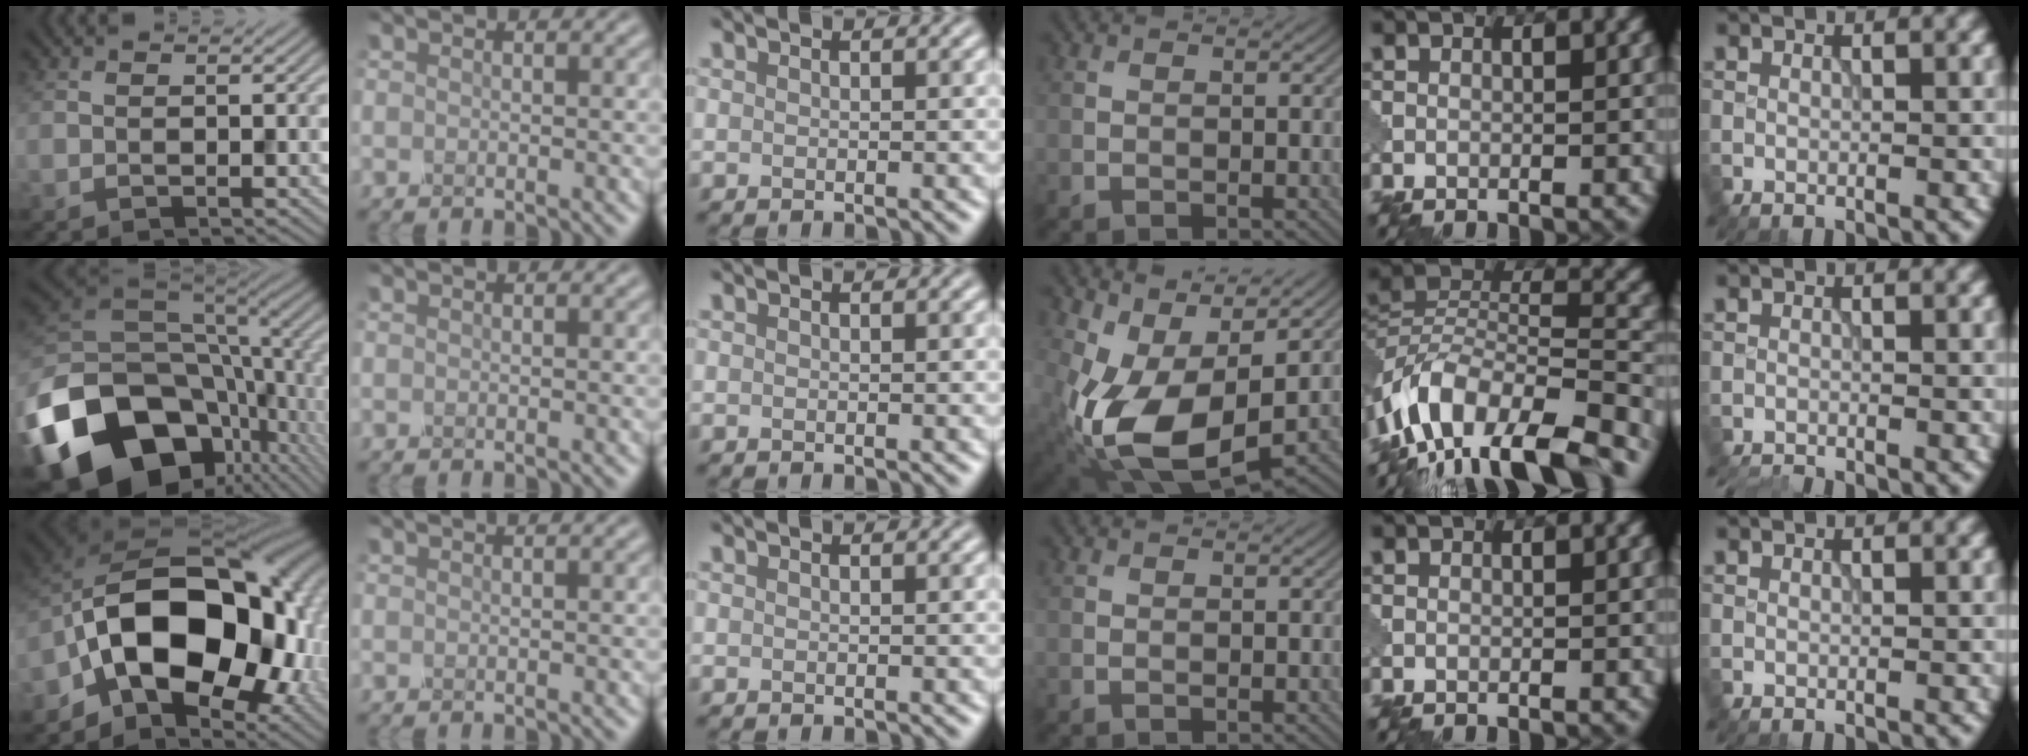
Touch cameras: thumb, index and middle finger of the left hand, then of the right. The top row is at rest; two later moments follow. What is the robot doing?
{"motion": "shake", "object": "sieve"}